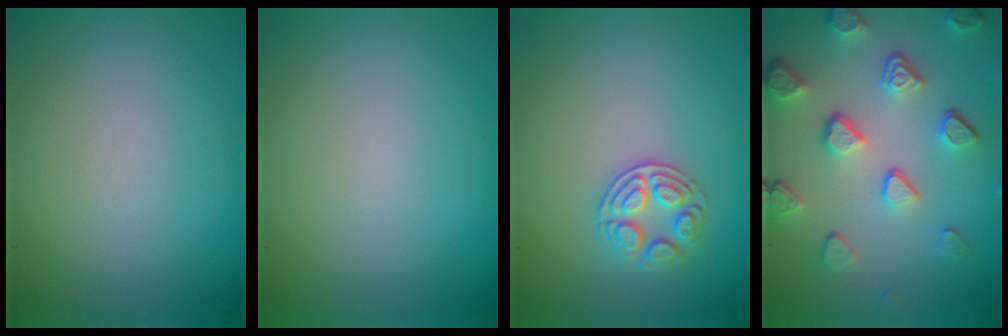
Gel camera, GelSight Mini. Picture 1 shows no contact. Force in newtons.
{"total": 0.0}
{"total": 2.6, "press": 2.5, "slide": 0.8}
{"total": 5.1, "press": 4.0, "slide": 3.2}